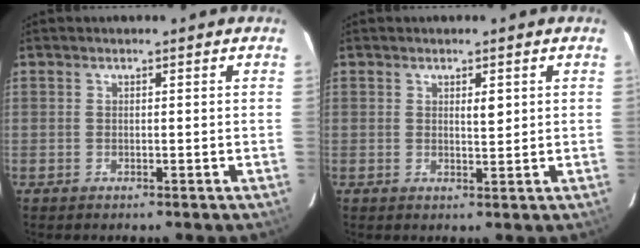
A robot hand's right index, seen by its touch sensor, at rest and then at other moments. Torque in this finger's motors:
{"motor_torque": [0.14, 0.07, -0.01, 0.03]}